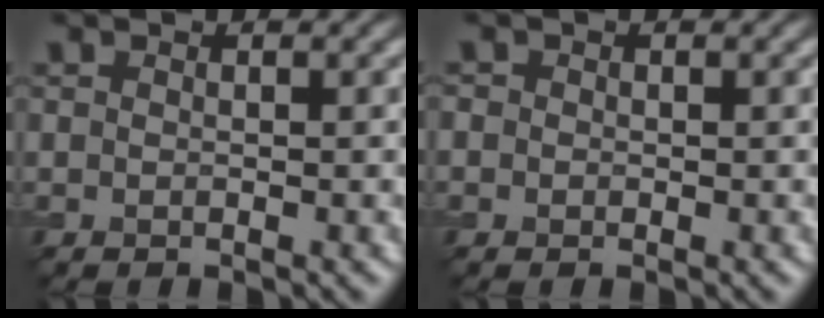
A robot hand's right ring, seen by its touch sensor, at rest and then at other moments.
{"total": 0.6, "force": [0.0, 0.6, 0.1], "torque": [0.001, 0.002, -0.004]}